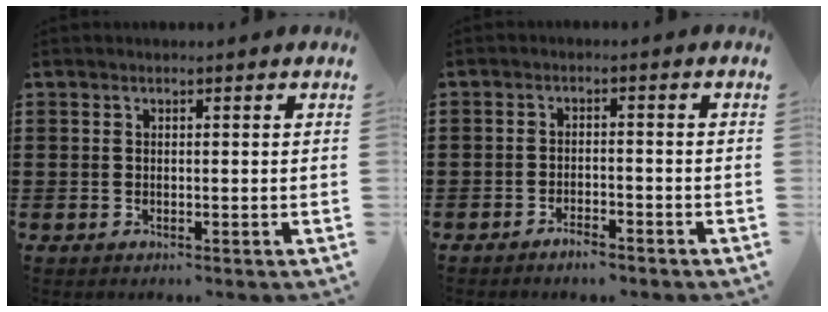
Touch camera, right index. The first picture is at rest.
{"total": 2.1, "force": [-2.0, 0.3, 0.6], "torque": [-0.016, 0.001, -0.039]}